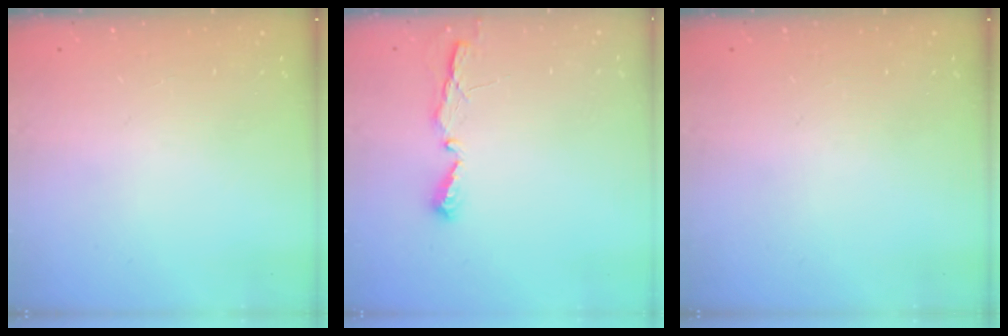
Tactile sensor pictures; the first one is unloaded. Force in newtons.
{"total": 4.5, "press": 4.5, "slide": 0.4}
{"total": 0.0}